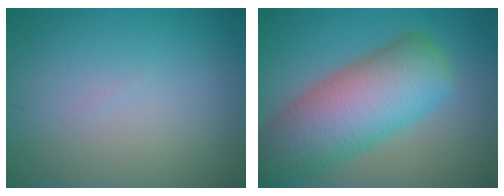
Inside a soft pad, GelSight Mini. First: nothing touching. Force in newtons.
{"total": 10.6, "press": 10.6, "slide": 0.5}